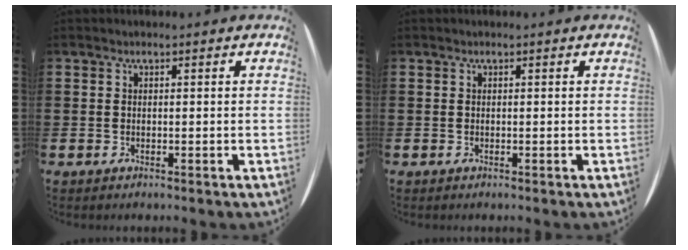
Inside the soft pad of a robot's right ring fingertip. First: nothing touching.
{"total": 0.0}